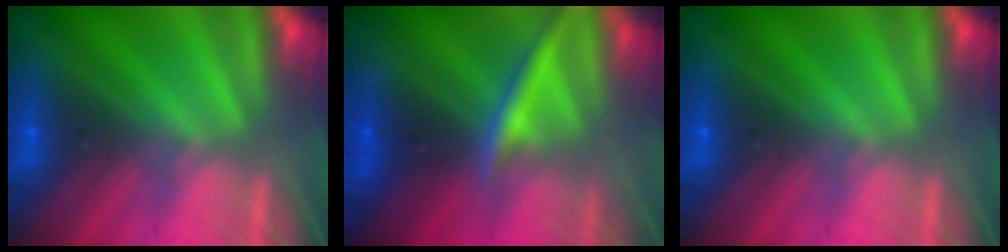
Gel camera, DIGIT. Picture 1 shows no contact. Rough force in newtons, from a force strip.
{"total": 2.4}
{"total": 0.0}